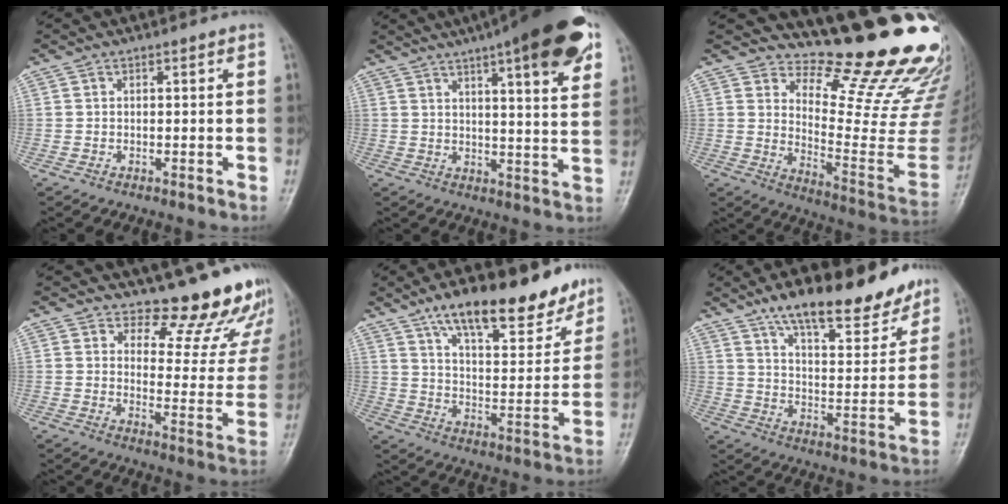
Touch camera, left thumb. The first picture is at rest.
{"total": 18.6, "force": [10.5, 3.9, 14.9], "torque": [-0.193, -0.021, 0.138]}
{"total": 21.2, "force": [18.0, 4.8, 10.1], "torque": [-0.093, -0.181, 0.245]}
{"total": 15.1, "force": [14.0, 5.1, 2.3], "torque": [0.028, -0.135, 0.145]}
{"total": 18.2, "force": [13.1, 6.4, 10.9], "torque": [-0.119, -0.069, 0.209]}
{"total": 18.3, "force": [13.9, 5.9, 10.3], "torque": [-0.109, -0.073, 0.219]}